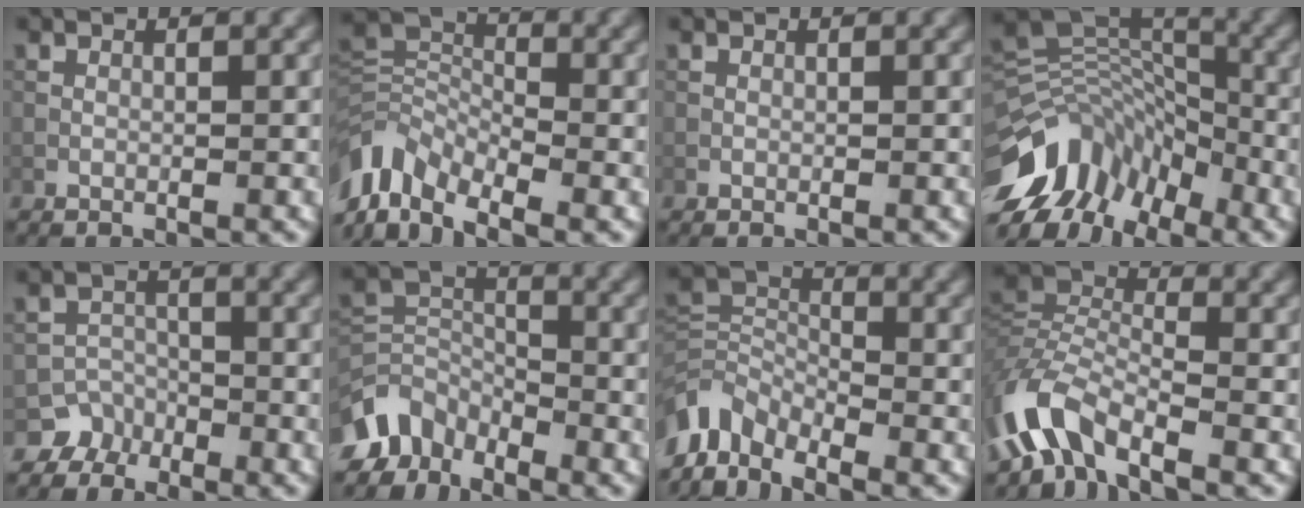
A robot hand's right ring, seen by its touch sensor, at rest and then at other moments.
{"total": 7.6, "force": [-4.8, 4.2, 4.1], "torque": [-0.081, -0.002, -0.110]}
{"total": 0.0}
{"total": 11.0, "force": [-7.0, 6.5, 5.5], "torque": [-0.111, 0.020, -0.144]}
{"total": 3.7, "force": [-2.8, 2.4, -0.2], "torque": [0.039, 0.008, -0.048]}
{"total": 5.6, "force": [-4.3, 3.1, 1.8], "torque": [-0.032, -0.003, -0.098]}
{"total": 5.8, "force": [-4.3, 3.0, 2.5], "torque": [-0.047, -0.003, -0.098]}
{"total": 7.2, "force": [-4.7, 2.9, 4.5], "torque": [-0.093, 0.003, -0.113]}